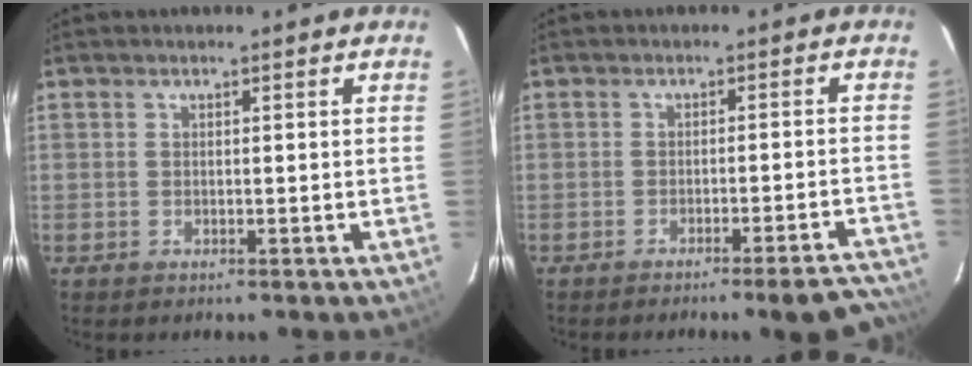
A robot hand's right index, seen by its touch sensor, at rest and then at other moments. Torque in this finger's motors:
{"motor_torque": [0.17, -0.19, 0.10, 0.02]}